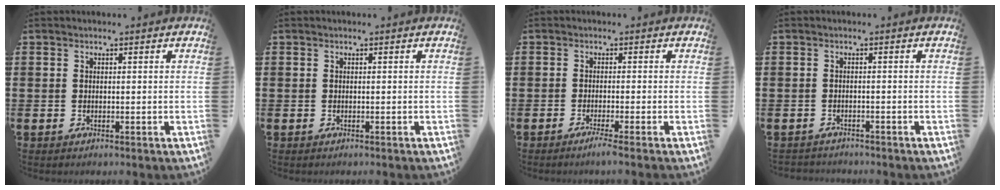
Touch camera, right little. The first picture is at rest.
{"total": 0.0}
{"total": 1.5, "force": [-1.1, -0.2, 1.1], "torque": [-0.018, -0.001, -0.020]}
{"total": 1.0, "force": [-1.0, 0.2, -0.1], "torque": [-0.001, 0.002, -0.023]}